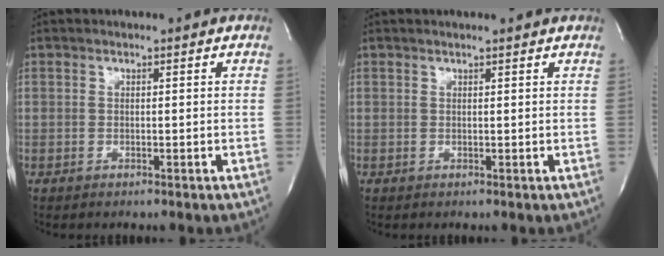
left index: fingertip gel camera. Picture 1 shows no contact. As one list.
[{"total": 2.4, "force": [2.2, -0.1, 0.8], "torque": [-0.015, 0.013, 0.027]}]